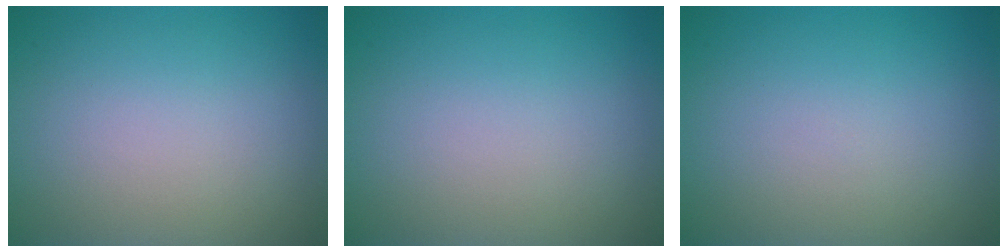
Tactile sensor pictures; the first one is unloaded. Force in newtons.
{"total": 0.0}
{"total": 0.0}